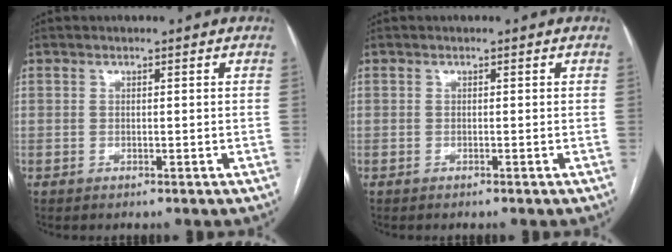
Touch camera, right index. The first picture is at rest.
{"total": 0.0}